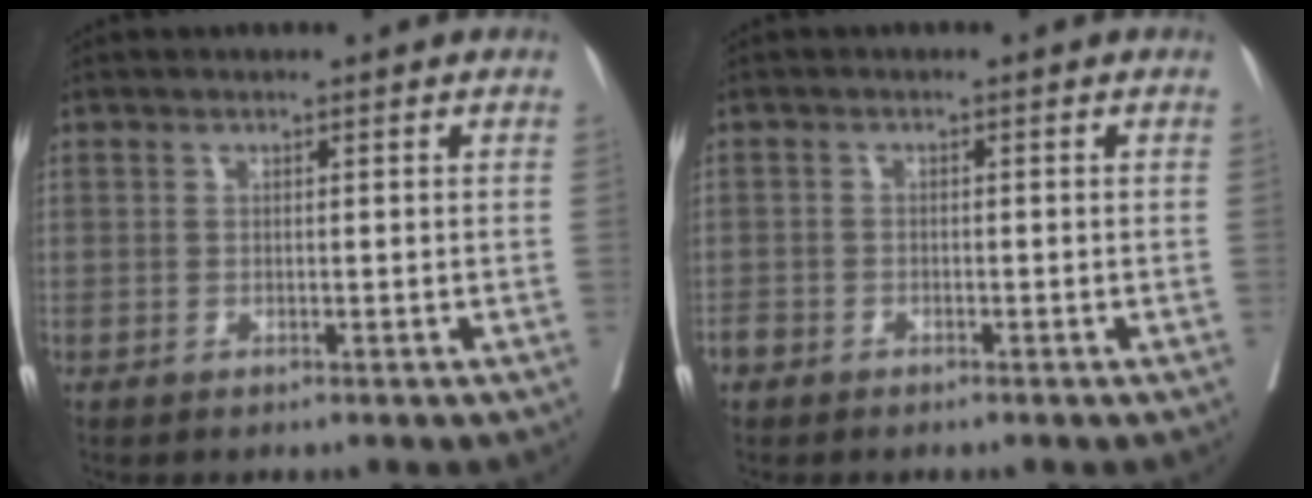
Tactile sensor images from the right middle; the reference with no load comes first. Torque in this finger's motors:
{"motor_torque": [0.39, -0.58, 0.23, 0.04]}